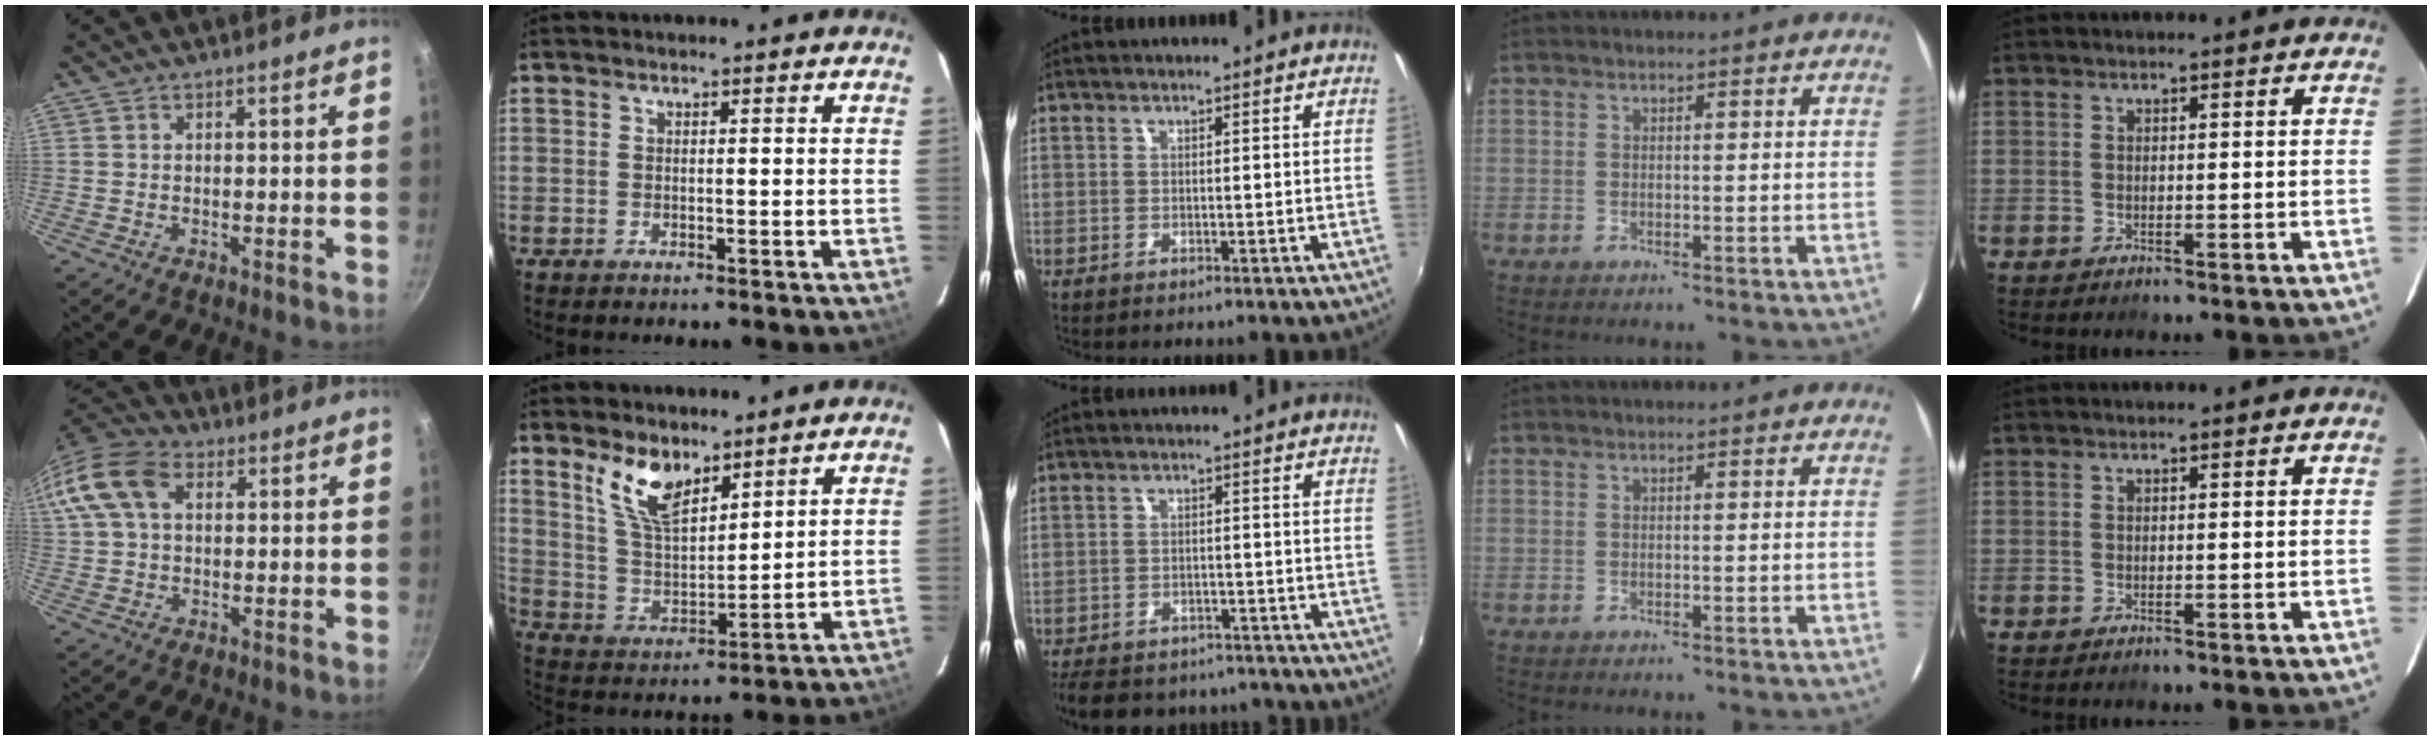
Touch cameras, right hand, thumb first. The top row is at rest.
{"thumb": {"total": 14.3, "force": [4.1, 9.5, 9.8], "torque": [-0.200, 0.027, 0.062]}, "index": {"total": 10.0, "force": [6.7, 4.2, 6.1], "torque": [-0.116, 0.006, 0.137]}, "middle": {"total": 15.4, "force": [-12.7, 6.7, 5.5], "torque": [-0.133, 0.002, -0.173]}}